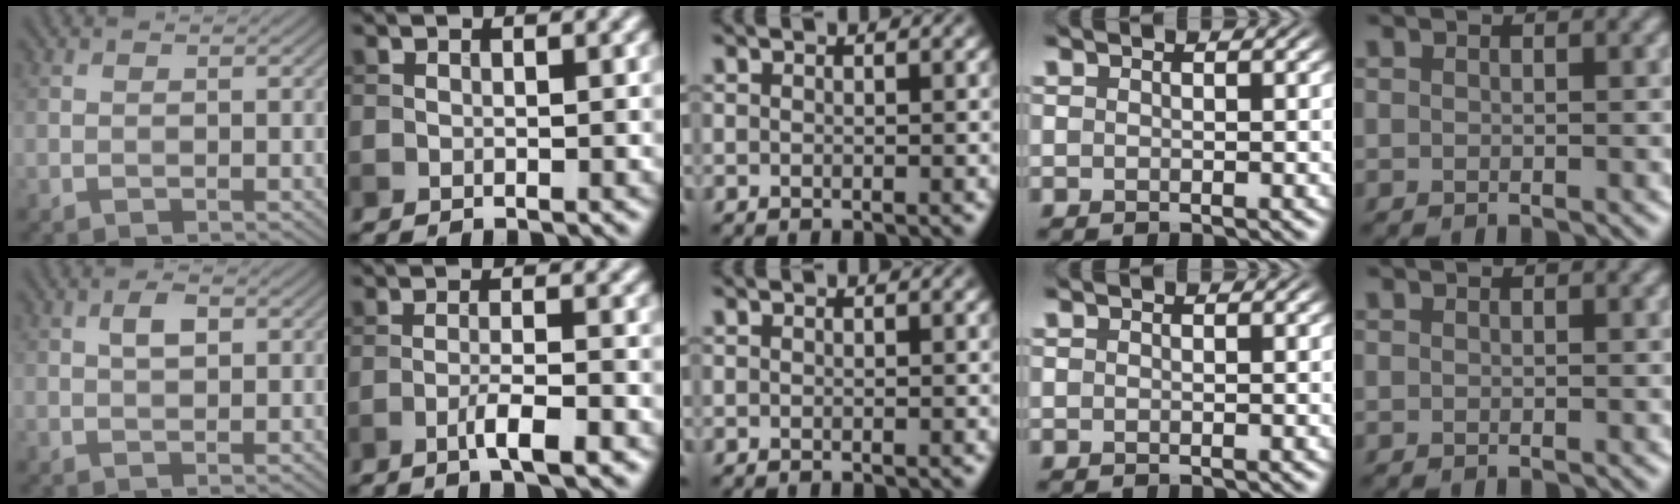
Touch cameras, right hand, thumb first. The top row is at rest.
{"thumb": {"total": 2.6, "force": [0.8, 1.2, 2.1], "torque": [-0.040, 0.003, 0.011]}, "index": {"total": 3.2, "force": [-1.8, 0.5, 2.7], "torque": [-0.047, 0.006, -0.036]}}